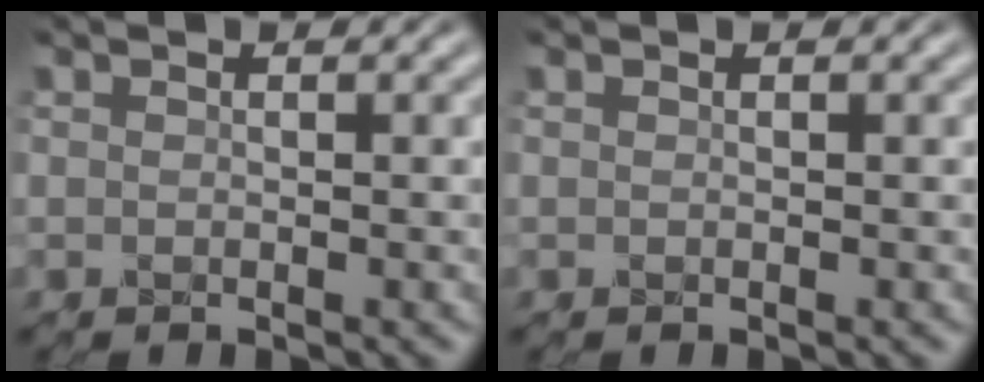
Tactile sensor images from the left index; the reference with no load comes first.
{"total": 0.0}